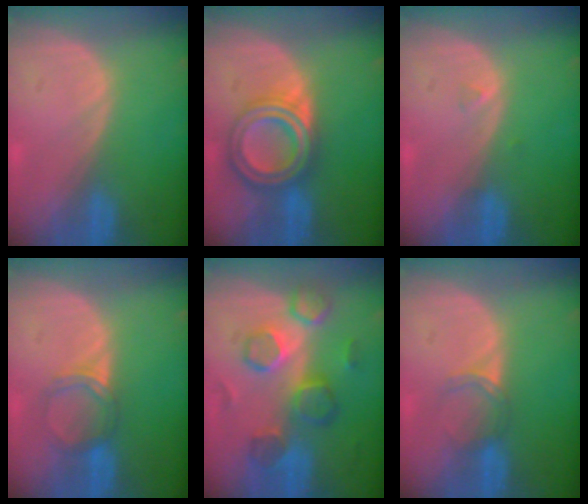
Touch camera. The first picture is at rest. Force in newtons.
{"total": 7.5, "press": 7.5, "slide": 0.5}
{"total": 0.7, "press": 0.7, "slide": 0.2}
{"total": 3.7, "press": 3.4, "slide": 1.6}
{"total": 8.7, "press": 8.5, "slide": 2.1}
{"total": 2.9, "press": 2.5, "slide": 1.5}